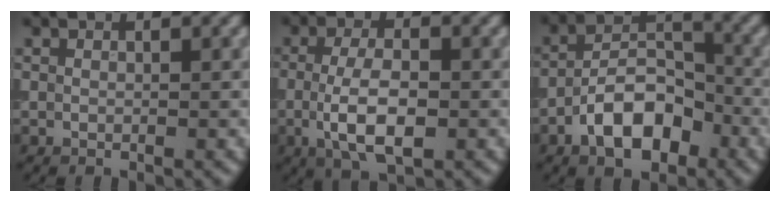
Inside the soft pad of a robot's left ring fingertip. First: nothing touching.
{"total": 5.5, "force": [-1.2, 2.3, 4.8], "torque": [-0.095, -0.004, -0.024]}
{"total": 7.2, "force": [-3.5, 3.7, 5.1], "torque": [-0.077, 0.010, -0.068]}